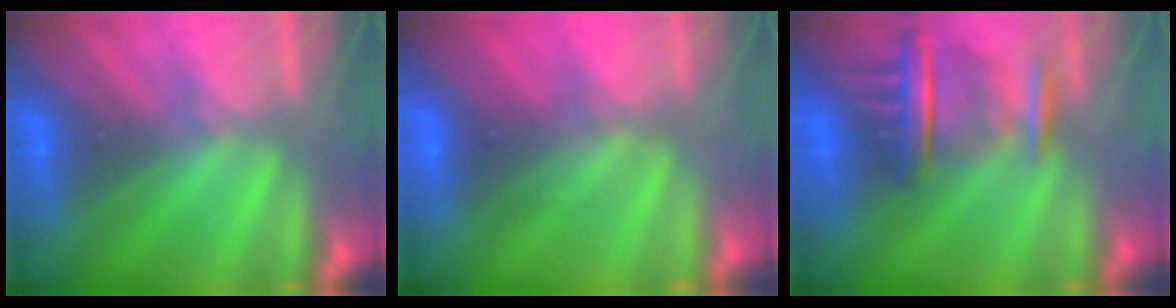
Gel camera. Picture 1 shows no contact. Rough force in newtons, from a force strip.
{"total": 2.8}
{"total": 8.6}